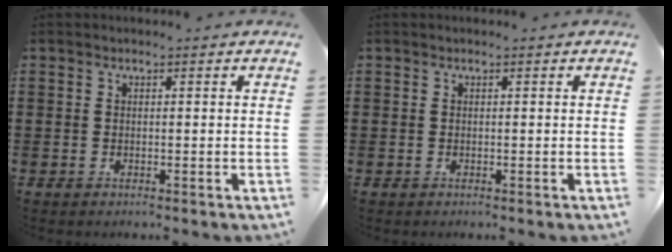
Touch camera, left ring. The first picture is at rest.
{"total": 0.0}